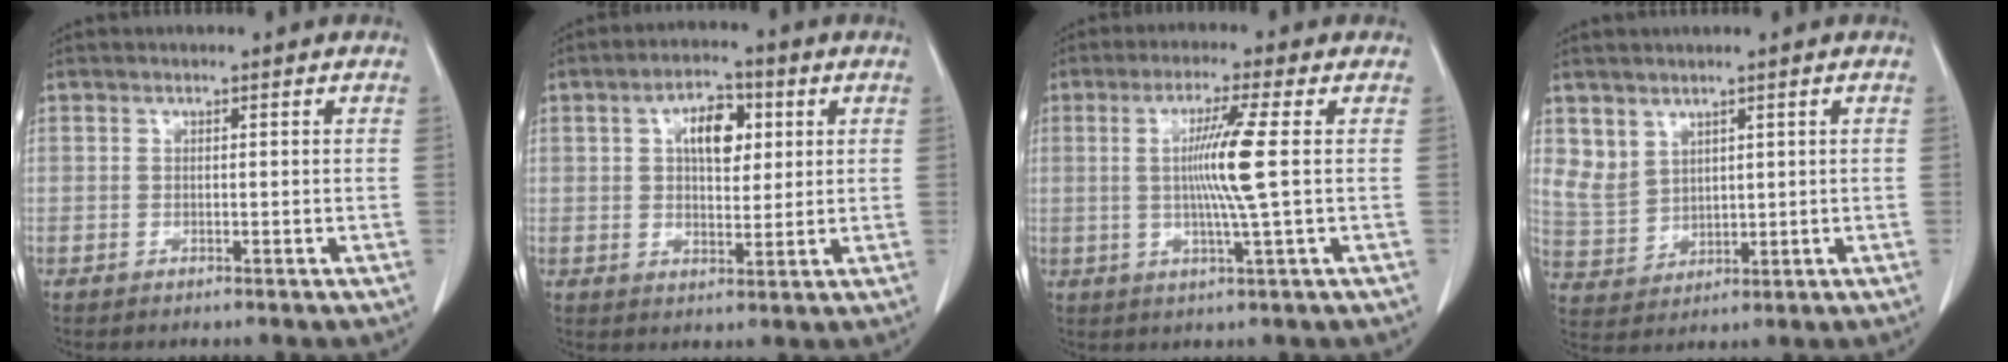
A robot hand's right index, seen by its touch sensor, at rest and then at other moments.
{"total": 7.1, "force": [2.1, 3.6, 5.7], "torque": [-0.097, 0.013, 0.036]}
{"total": 7.7, "force": [0.6, -1.4, 7.6], "torque": [-0.144, -0.005, 0.014]}
{"total": 5.4, "force": [3.4, 4.0, 1.4], "torque": [-0.035, 0.004, 0.086]}